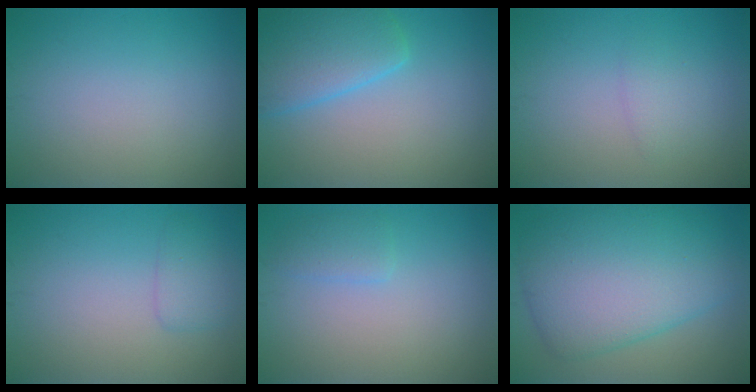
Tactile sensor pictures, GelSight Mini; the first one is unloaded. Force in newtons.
{"total": 5.3, "press": 5.3, "slide": 0.2}
{"total": 1.2, "press": 1.2, "slide": 0.2}
{"total": 1.7, "press": 1.7, "slide": 0.1}
{"total": 1.5, "press": 1.5, "slide": 0.1}
{"total": 9.9, "press": 9.9, "slide": 0.2}